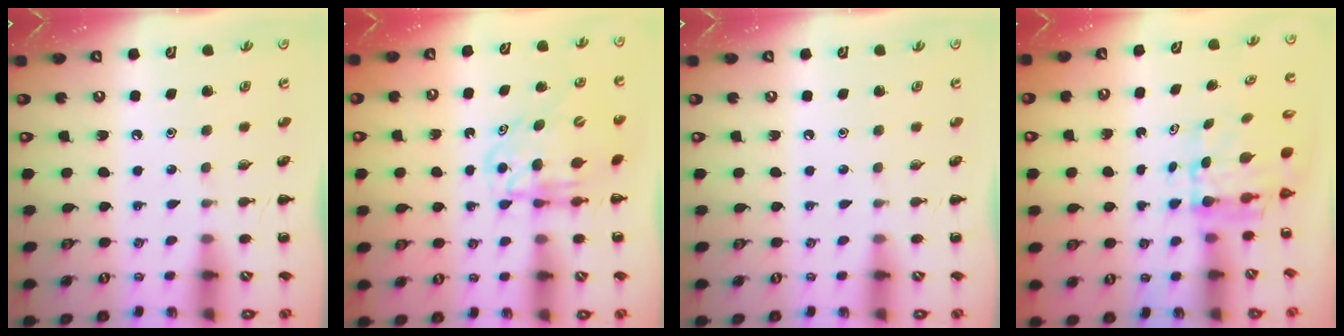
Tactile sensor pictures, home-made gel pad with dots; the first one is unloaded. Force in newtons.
{"total": 6.8, "press": 6.7, "slide": 0.9}
{"total": 0.0}
{"total": 5.7, "press": 5.6, "slide": 1.1}